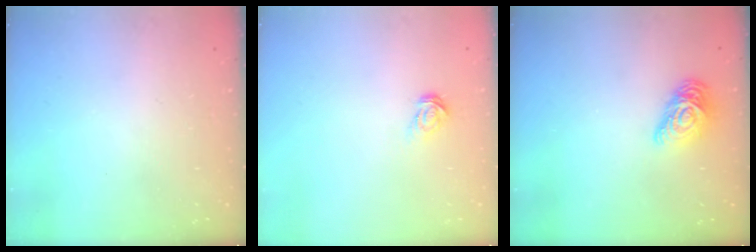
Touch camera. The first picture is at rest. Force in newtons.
{"total": 3.5, "press": 3.5, "slide": 0.4}
{"total": 10.8, "press": 10.8, "slide": 0.5}